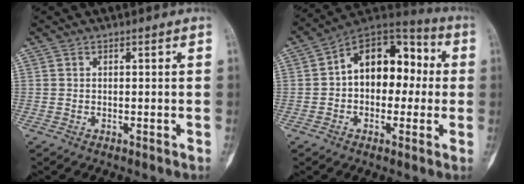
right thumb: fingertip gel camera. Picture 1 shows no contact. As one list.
[{"total": 15.7, "force": [1.0, 10.5, 11.7], "torque": [-0.124, 0.049, 0.002]}]